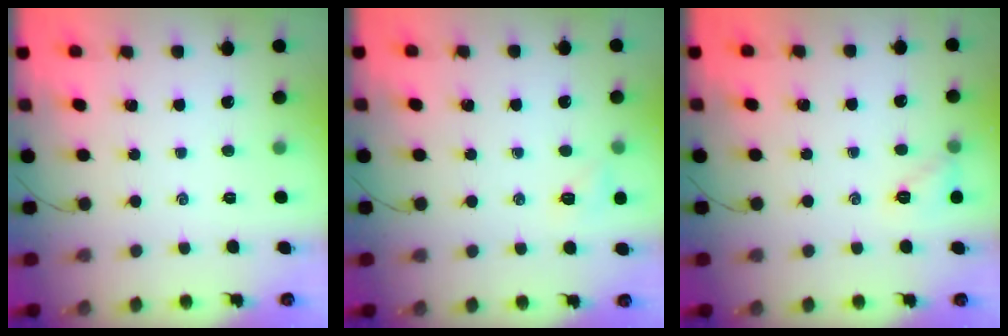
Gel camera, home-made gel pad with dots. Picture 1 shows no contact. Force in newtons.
{"total": 5.9, "press": 5.8, "slide": 1.1}
{"total": 7.2, "press": 7.0, "slide": 1.4}